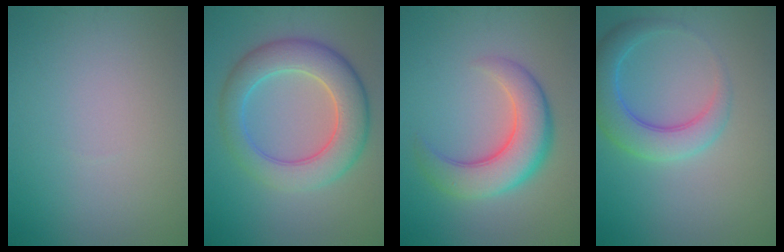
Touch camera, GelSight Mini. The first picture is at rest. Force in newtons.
{"total": 7.5, "press": 7.5, "slide": 0.3}
{"total": 6.6, "press": 6.5, "slide": 0.5}
{"total": 5.0, "press": 4.9, "slide": 0.4}